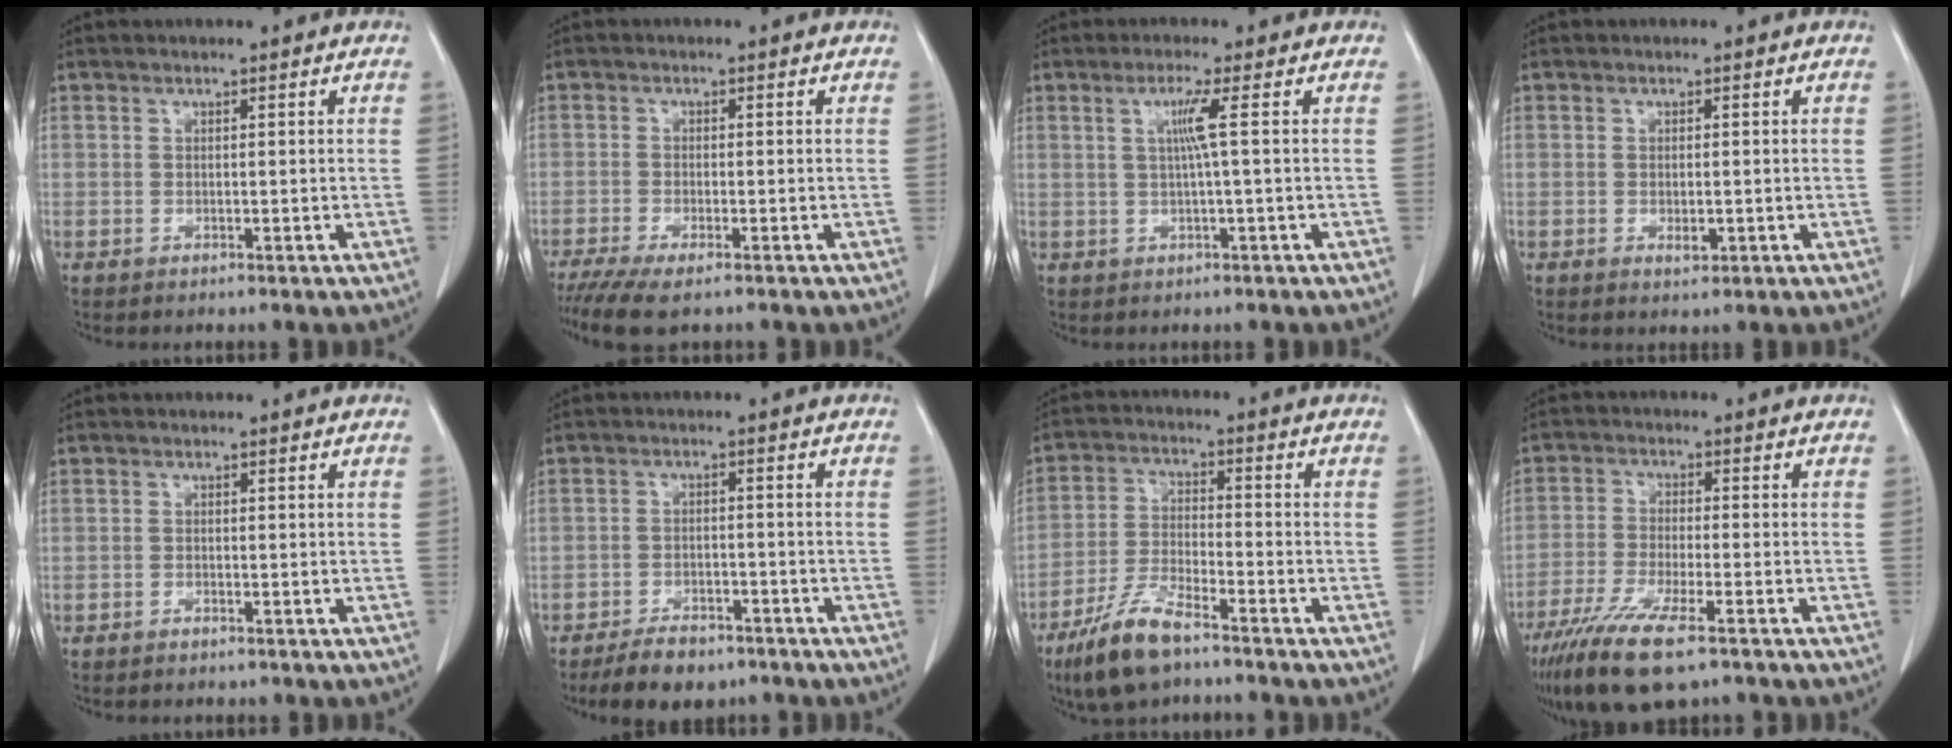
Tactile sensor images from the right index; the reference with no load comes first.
{"total": 6.0, "force": [-4.4, 1.2, 3.9], "torque": [-0.066, -0.014, -0.071]}
{"total": 3.3, "force": [0.6, -1.0, 3.1], "torque": [-0.063, 0.002, 0.013]}
{"total": 1.9, "force": [-0.4, 0.9, 1.6], "torque": [-0.027, -0.003, 0.000]}
{"total": 0.9, "force": [-0.8, 0.4, 0.1], "torque": [-0.006, 0.000, -0.012]}
{"total": 6.3, "force": [-5.4, 3.0, 1.3], "torque": [-0.019, 0.002, -0.080]}
{"total": 9.7, "force": [-7.0, 2.3, 6.3], "torque": [-0.135, -0.019, -0.135]}
{"total": 11.7, "force": [-7.9, 2.2, 8.3], "torque": [-0.152, -0.029, -0.133]}